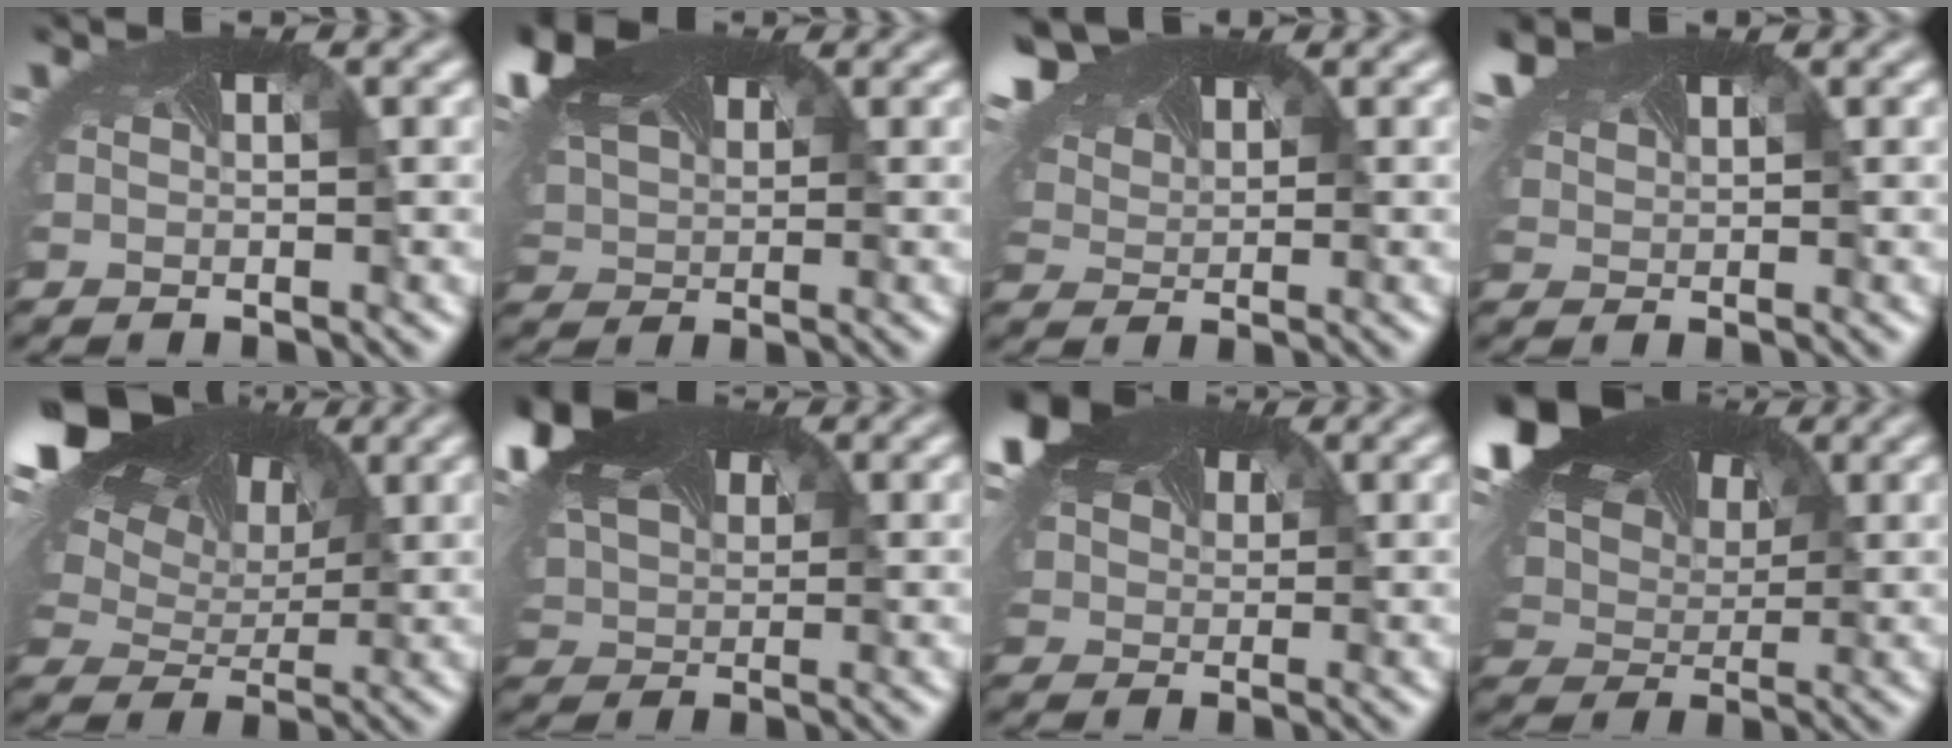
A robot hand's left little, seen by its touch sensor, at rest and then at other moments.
{"total": 8.0, "force": [4.6, 4.6, 4.8], "torque": [-0.146, 0.013, 0.088]}
{"total": 6.4, "force": [4.8, 3.1, 2.9], "torque": [-0.103, 0.009, 0.095]}
{"total": 2.7, "force": [2.3, 1.1, 1.0], "torque": [-0.054, -0.006, 0.049]}
{"total": 14.4, "force": [7.3, 8.7, 8.8], "torque": [-0.216, 0.032, 0.129]}
{"total": 9.8, "force": [4.8, 6.1, 5.8], "torque": [-0.178, 0.015, 0.100]}
{"total": 9.0, "force": [5.2, 5.7, 4.6], "torque": [-0.132, 0.015, 0.093]}
{"total": 15.7, "force": [7.8, 9.4, 9.9], "torque": [-0.244, 0.038, 0.139]}